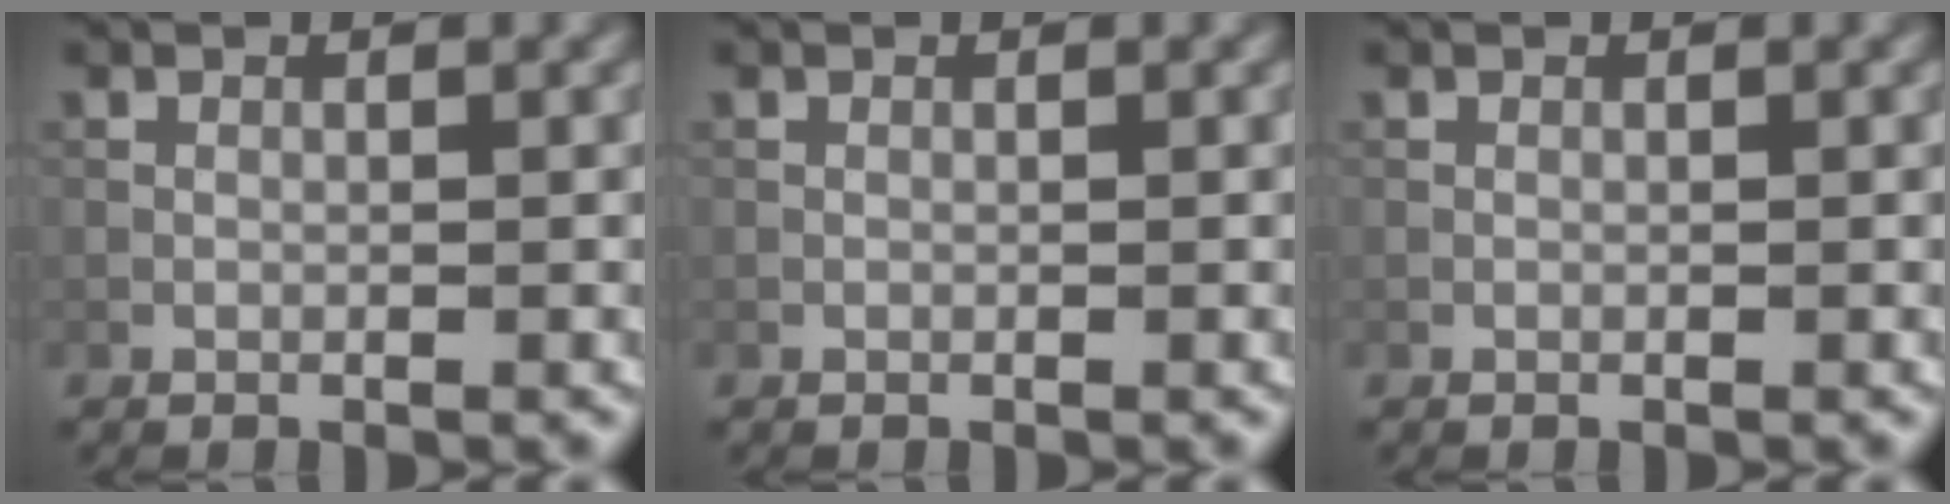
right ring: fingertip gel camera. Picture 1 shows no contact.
{"total": 0.0}
{"total": 0.0}